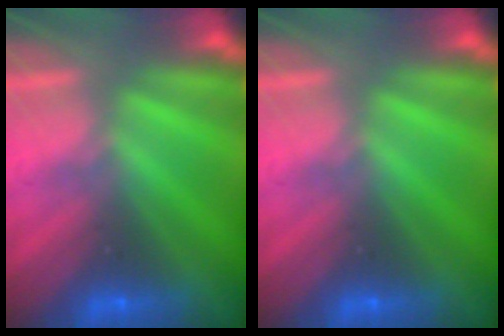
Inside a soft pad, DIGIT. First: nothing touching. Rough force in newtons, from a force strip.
{"total": 0.0}